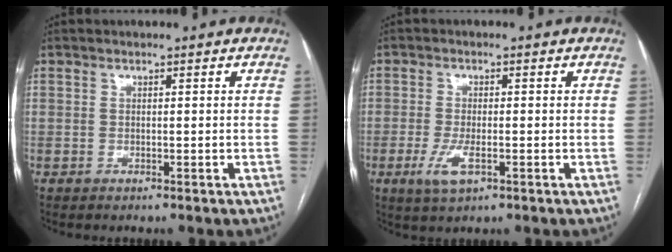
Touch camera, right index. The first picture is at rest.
{"total": 4.3, "force": [-1.6, 1.4, 3.8], "torque": [-0.081, -0.006, -0.026]}